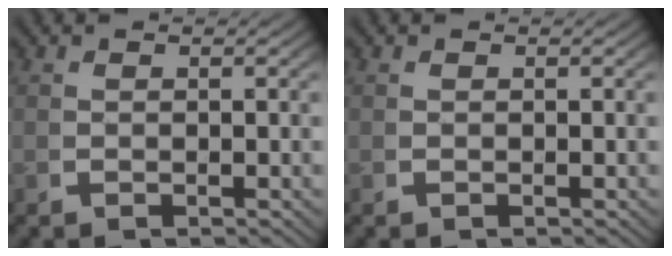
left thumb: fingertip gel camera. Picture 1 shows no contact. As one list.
[{"total": 0.0}]